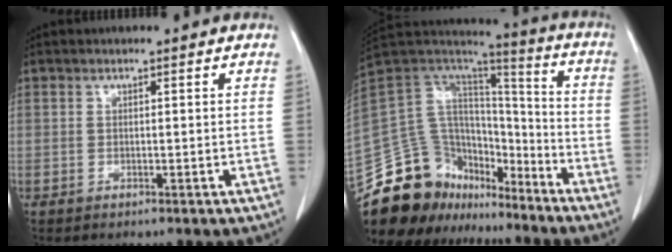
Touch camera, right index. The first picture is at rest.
{"total": 24.5, "force": [-20.0, 11.4, 8.3], "torque": [-0.205, 0.039, -0.325]}